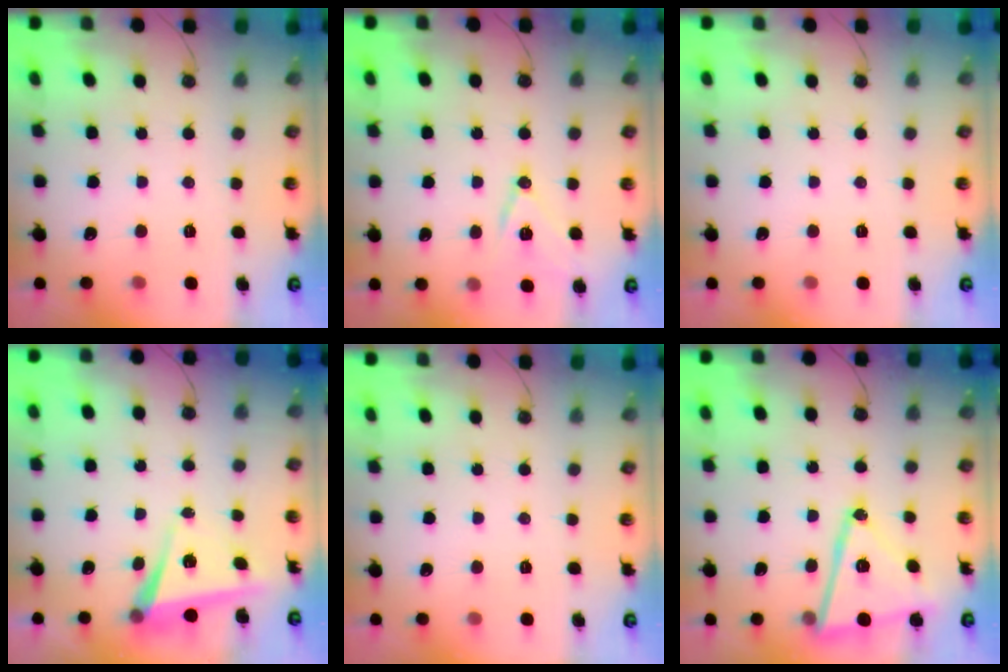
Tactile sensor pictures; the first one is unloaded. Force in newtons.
{"total": 11.3, "press": 10.7, "slide": 3.3}
{"total": 0.0}
{"total": 6.8, "press": 5.8, "slide": 3.7}
{"total": 0.0}
{"total": 16.1, "press": 16.1, "slide": 1.2}